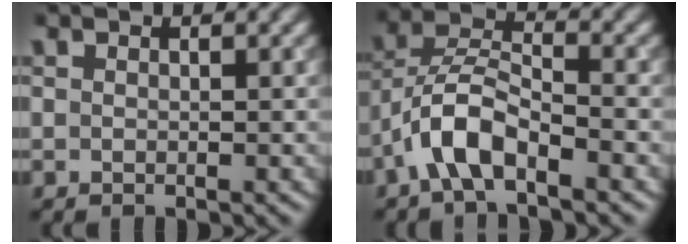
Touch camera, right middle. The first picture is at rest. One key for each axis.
{"total": 5.2, "fx": -3.1, "fy": 1.9, "fz": 3.8, "tx": -0.073, "ty": 0.012, "tz": -0.065}